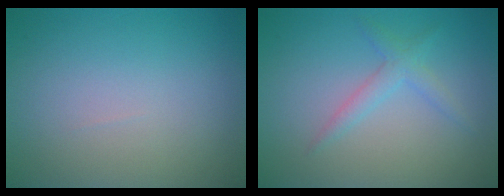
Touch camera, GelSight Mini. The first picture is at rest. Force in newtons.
{"total": 1.9, "press": 1.9, "slide": 0.0}